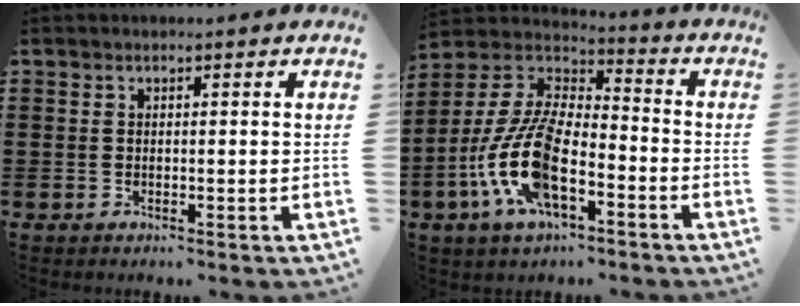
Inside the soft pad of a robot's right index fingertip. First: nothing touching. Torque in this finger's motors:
{"motor_torque": [2.14, 0.00, 1.05, 0.21]}